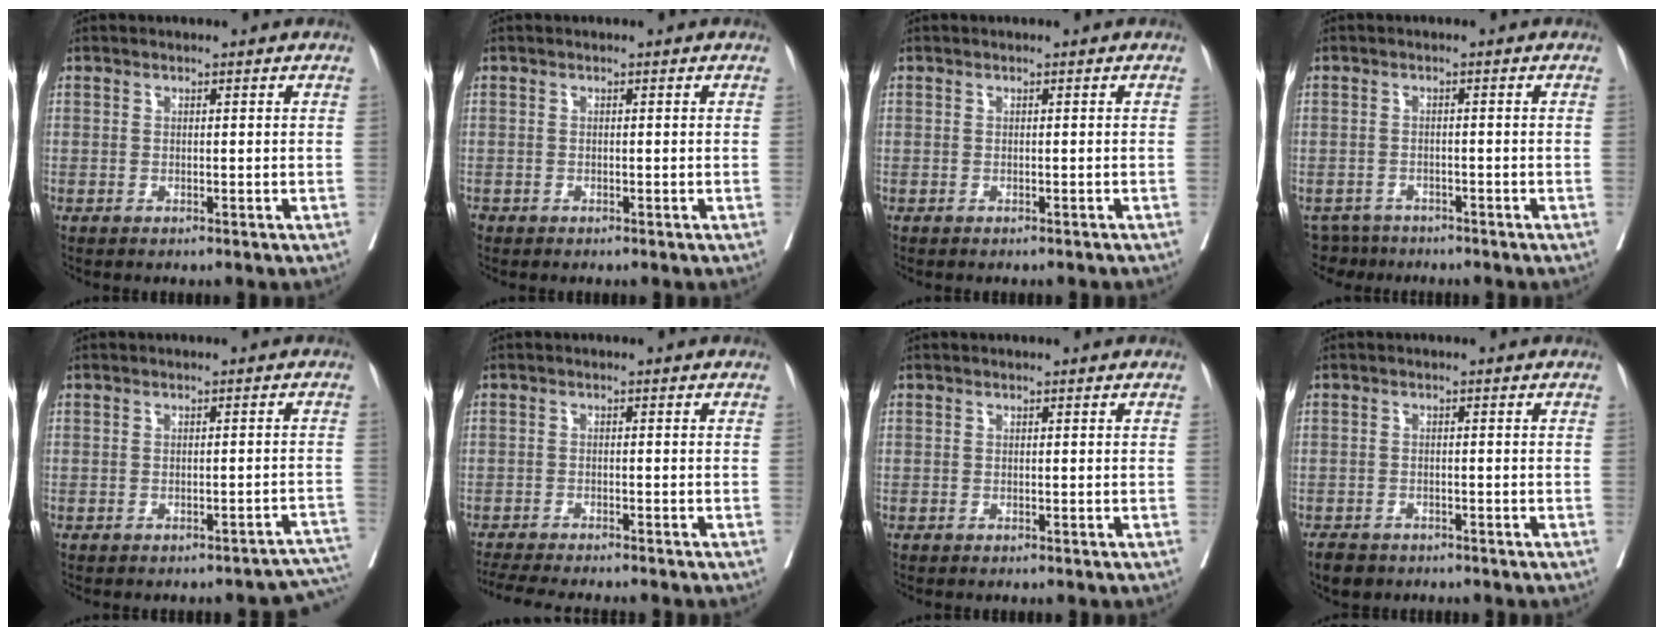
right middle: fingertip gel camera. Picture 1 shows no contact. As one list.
[{"total": 0.7, "force": [-0.5, 0.4, 0.1], "torque": [-0.007, 0.001, -0.011]}, {"total": 1.1, "force": [-1.0, 0.1, 0.3], "torque": [-0.007, -0.001, -0.015]}, {"total": 4.2, "force": [-3.7, 1.8, -0.7], "torque": [0.016, -0.002, -0.061]}, {"total": 5.8, "force": [-5.4, 1.8, 1.2], "torque": [0.014, 0.017, -0.052]}, {"total": 10.4, "force": [-9.3, 0.7, 4.6], "torque": [-0.057, -0.017, -0.133]}, {"total": 0.0}, {"total": 3.6, "force": [-2.8, 2.0, 1.0], "torque": [-0.018, -0.002, -0.040]}]